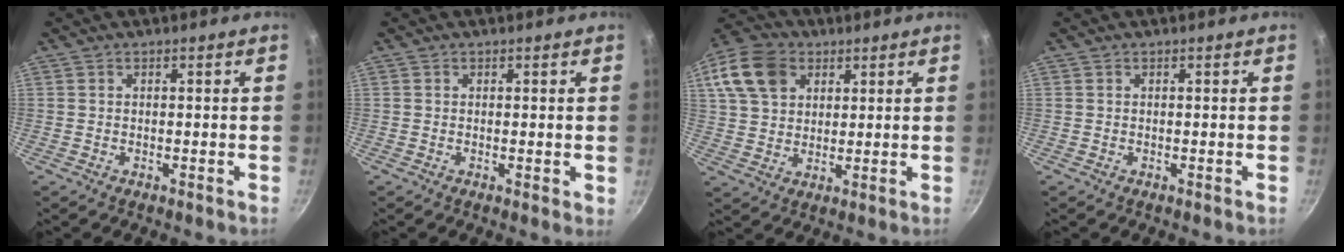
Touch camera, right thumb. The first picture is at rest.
{"total": 1.0, "force": [0.1, 0.2, 0.9], "torque": [-0.013, -0.003, 0.000]}
{"total": 14.7, "force": [6.0, 10.8, 8.0], "torque": [-0.144, 0.010, 0.104]}
{"total": 0.0}